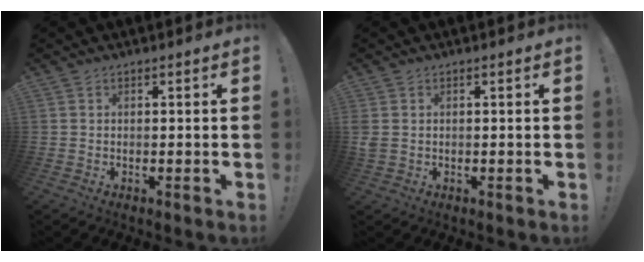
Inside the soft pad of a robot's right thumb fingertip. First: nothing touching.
{"total": 2.5, "force": [0.5, 1.8, 1.7], "torque": [-0.039, 0.003, 0.011]}